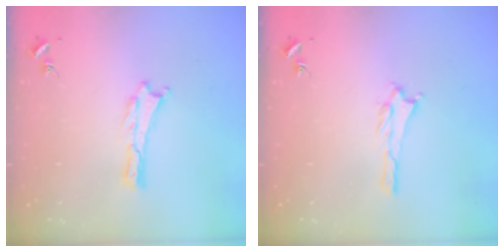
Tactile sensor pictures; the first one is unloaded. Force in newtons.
{"total": 1.4, "press": 1.4, "slide": 0.3}